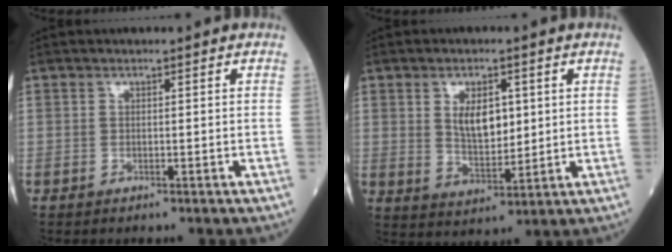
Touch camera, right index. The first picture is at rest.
{"total": 6.6, "force": [1.7, 3.2, 5.5], "torque": [-0.099, 0.000, 0.039]}